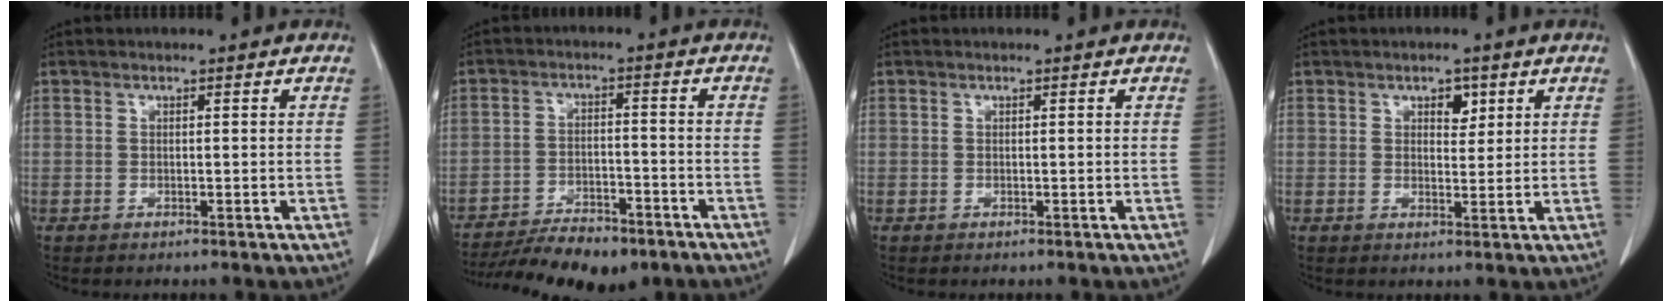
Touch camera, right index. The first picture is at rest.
{"total": 13.9, "force": [-11.2, 4.3, 7.0], "torque": [-0.114, -0.005, -0.172]}
{"total": 0.0}
{"total": 2.8, "force": [1.4, 1.6, 1.8], "torque": [-0.023, 0.001, 0.020]}